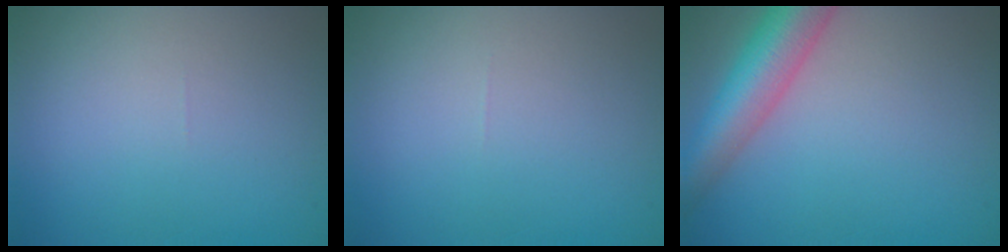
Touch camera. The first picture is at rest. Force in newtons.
{"total": 0.0}
{"total": 6.7, "press": 6.7, "slide": 0.4}